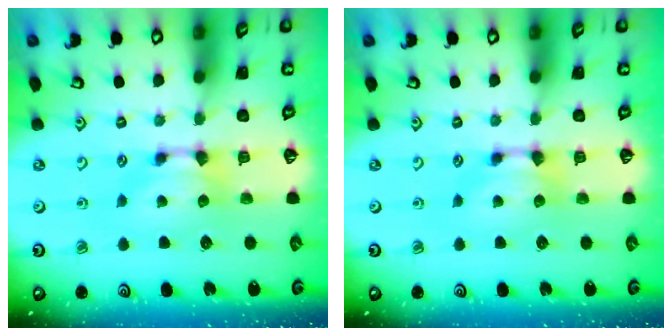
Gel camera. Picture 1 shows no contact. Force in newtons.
{"total": 0.0}